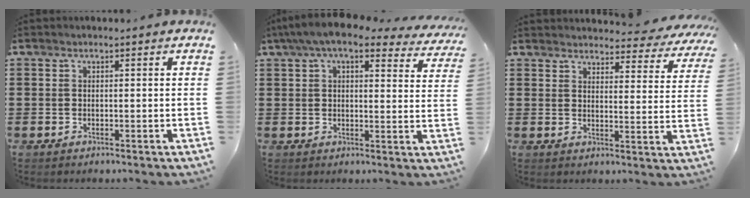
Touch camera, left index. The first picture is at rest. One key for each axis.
{"total": 7.7, "fx": 6.1, "fy": 1.4, "fz": 4.4, "tx": -0.102, "ty": -0.011, "tz": 0.111}
{"total": 4.1, "fx": 4.1, "fy": 0.3, "fz": 0.6, "tx": -0.023, "ty": -0.025, "tz": 0.071}